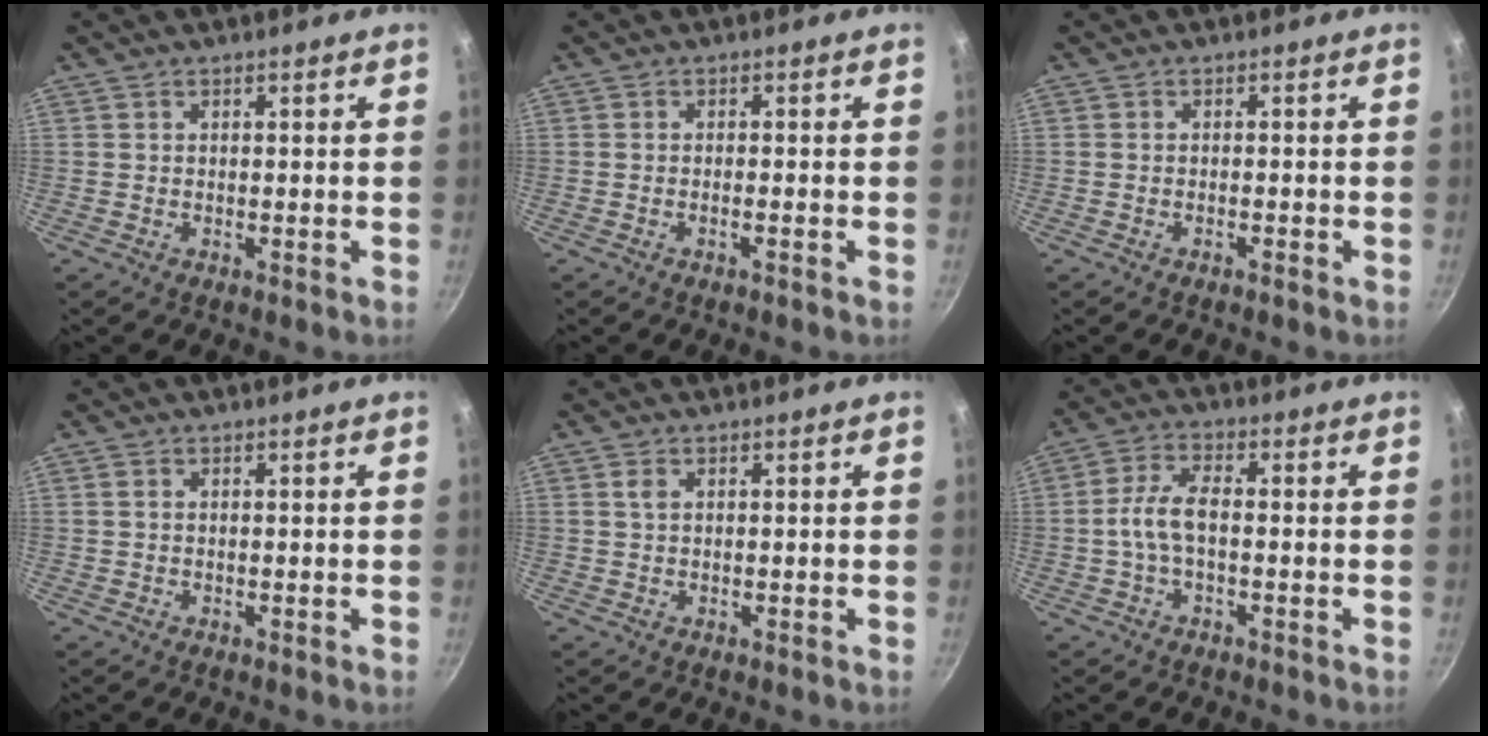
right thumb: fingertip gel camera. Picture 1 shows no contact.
{"total": 1.1, "force": [-0.6, 0.1, 0.9], "torque": [-0.025, 0.006, -0.015]}
{"total": 0.9, "force": [-0.7, 0.2, 0.6], "torque": [-0.016, 0.005, -0.013]}
{"total": 0.7, "force": [0.2, 0.5, 0.5], "torque": [-0.008, 0.001, 0.003]}
{"total": 1.4, "force": [0.6, 0.9, 1.0], "torque": [-0.017, -0.001, 0.010]}
{"total": 6.1, "force": [-0.9, 2.7, 5.3], "torque": [-0.116, 0.023, -0.026]}